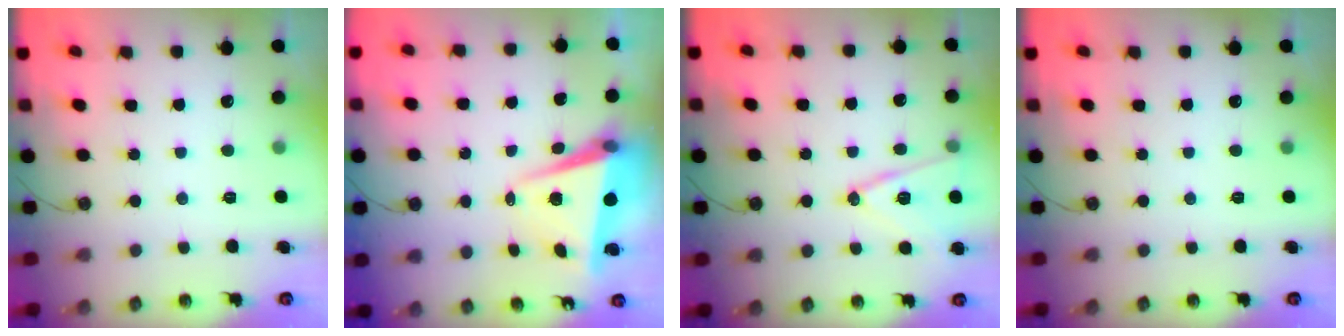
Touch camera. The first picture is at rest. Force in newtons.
{"total": 7.3, "press": 7.1, "slide": 1.3}
{"total": 12.3, "press": 11.8, "slide": 3.4}
{"total": 0.0}